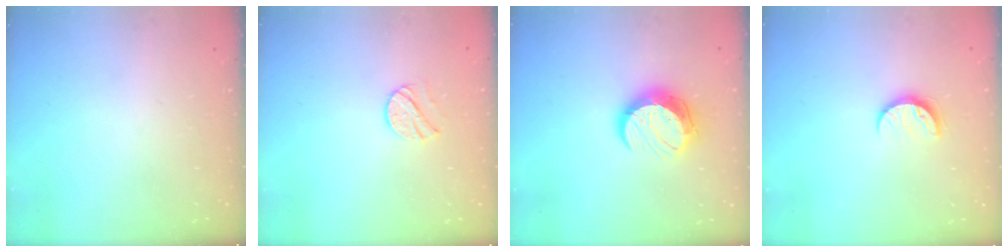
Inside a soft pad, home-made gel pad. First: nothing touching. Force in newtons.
{"total": 7.6, "press": 7.6, "slide": 0.4}
{"total": 11.0, "press": 11.0, "slide": 0.8}
{"total": 7.7, "press": 7.6, "slide": 0.6}